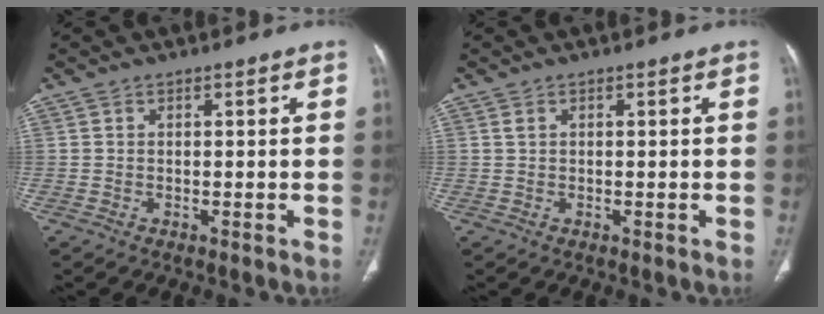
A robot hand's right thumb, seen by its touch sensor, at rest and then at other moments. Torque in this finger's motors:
{"motor_torque": [-0.03, -0.19, 0.26, -0.29, 0.06]}